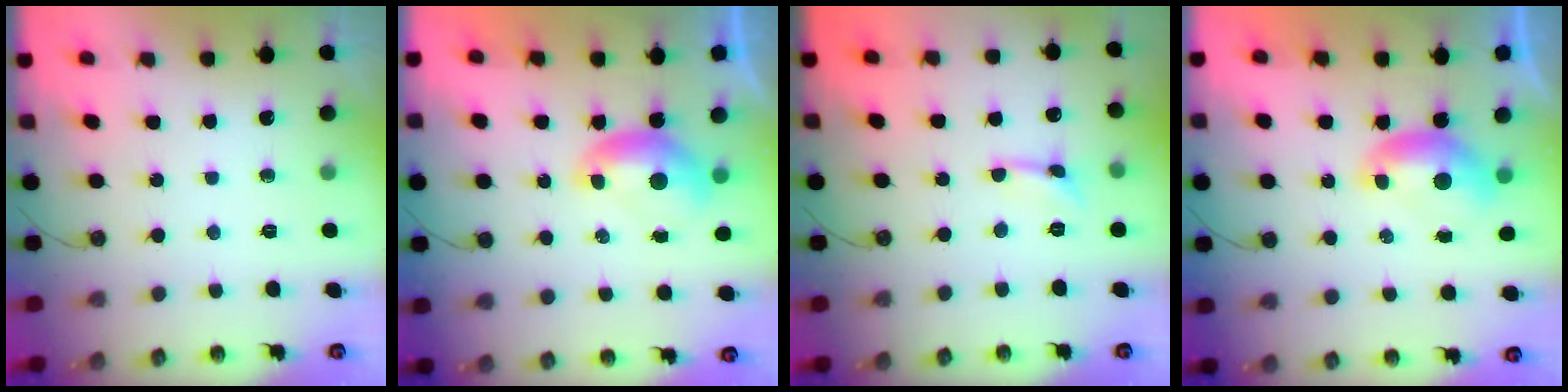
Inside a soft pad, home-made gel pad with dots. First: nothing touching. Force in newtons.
{"total": 0.0}
{"total": 0.0}
{"total": 0.0}